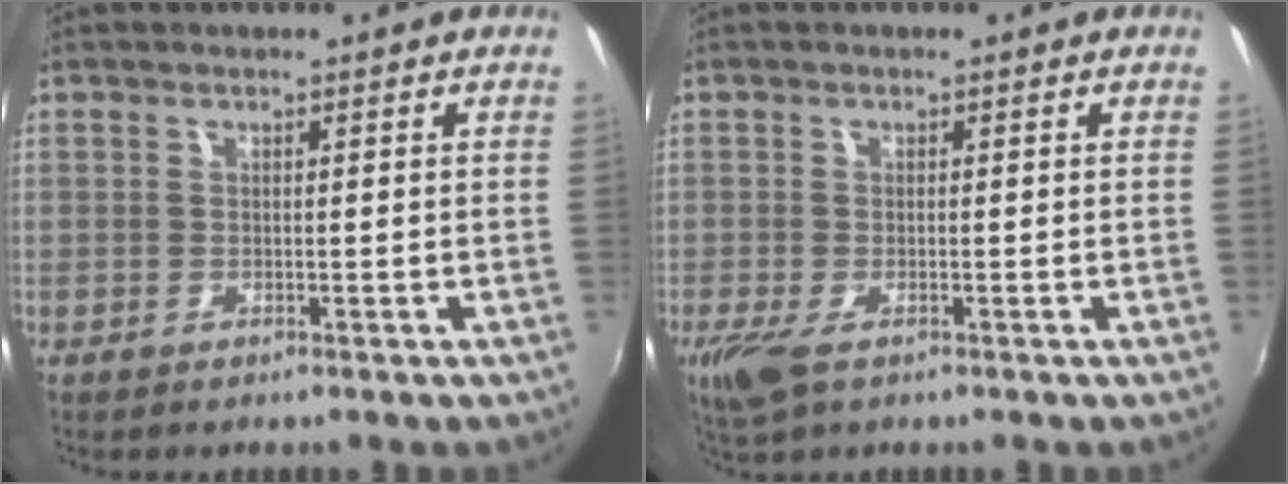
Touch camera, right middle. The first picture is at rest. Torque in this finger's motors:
{"motor_torque": [0.75, -0.42, 0.21, 0.08]}